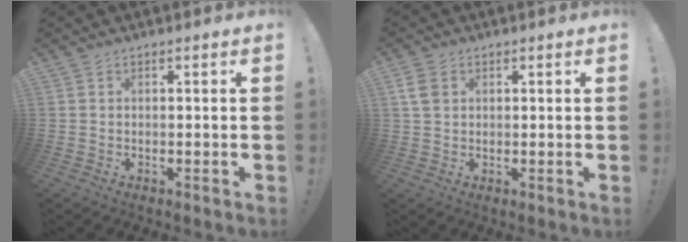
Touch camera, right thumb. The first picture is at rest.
{"total": 4.9, "force": [1.5, 3.5, 3.0], "torque": [-0.061, 0.004, 0.031]}